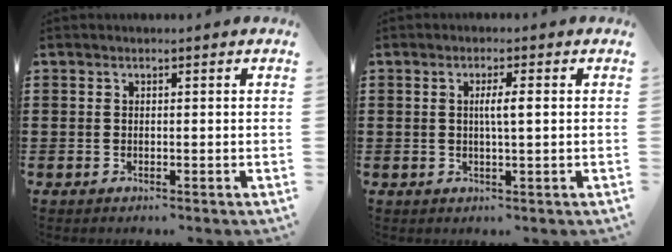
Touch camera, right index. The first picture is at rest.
{"total": 2.9, "force": [0.2, 0.2, 2.8], "torque": [-0.054, -0.001, 0.001]}